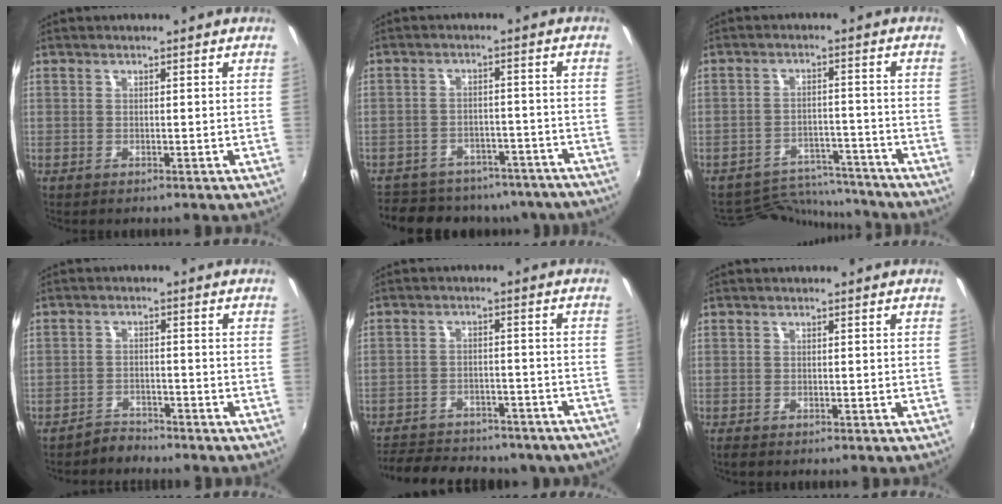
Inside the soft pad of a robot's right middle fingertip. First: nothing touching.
{"total": 20.1, "force": [-17.1, 8.1, 6.7], "torque": [-0.143, 0.012, -0.209]}
{"total": 12.6, "force": [-11.9, 3.5, 2.0], "torque": [-0.055, 0.026, -0.165]}
{"total": 3.0, "force": [-2.9, 0.8, -0.1], "torque": [-0.004, 0.007, -0.052]}
{"total": 23.3, "force": [-19.3, 9.0, 9.4], "torque": [-0.199, 0.004, -0.239]}
{"total": 1.1, "force": [-0.9, 0.4, 0.5], "torque": [-0.012, -0.007, -0.017]}